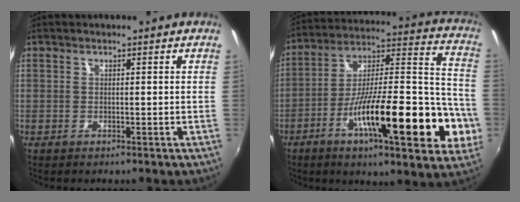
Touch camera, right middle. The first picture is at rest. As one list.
[{"total": 27.3, "force": [-9.5, 6.7, 24.7], "torque": [-0.362, -0.008, -0.151]}]